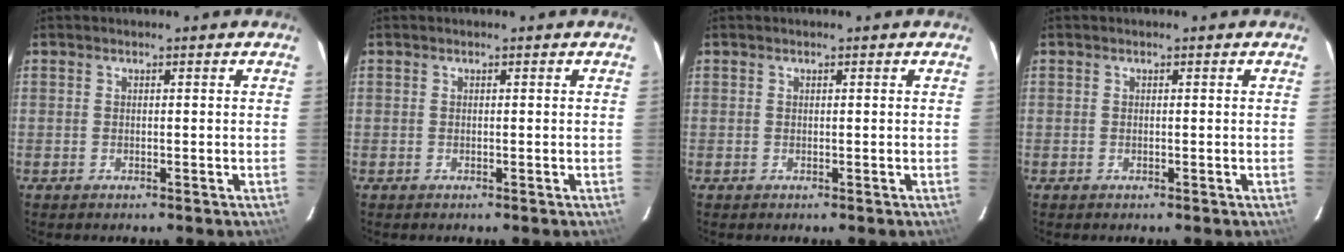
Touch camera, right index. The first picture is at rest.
{"total": 0.0}
{"total": 0.0}
{"total": 0.0}